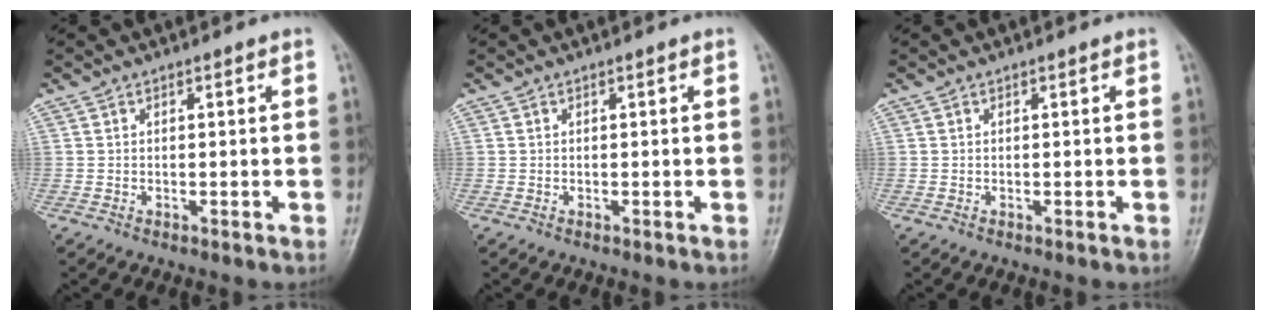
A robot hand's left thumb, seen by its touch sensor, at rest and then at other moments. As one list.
[{"total": 0.0}, {"total": 0.0}]